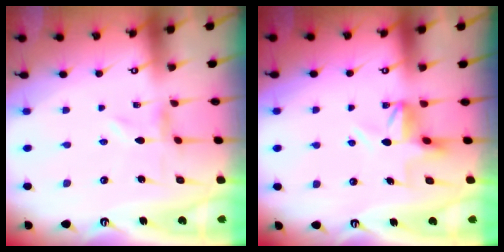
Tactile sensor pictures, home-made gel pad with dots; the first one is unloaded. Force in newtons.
{"total": 6.3, "press": 6.3, "slide": 0.5}